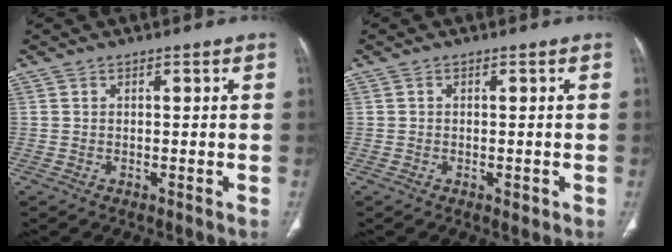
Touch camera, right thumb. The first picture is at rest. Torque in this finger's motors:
{"motor_torque": [-0.12, 0.04, -0.24, 0.07, -0.01]}